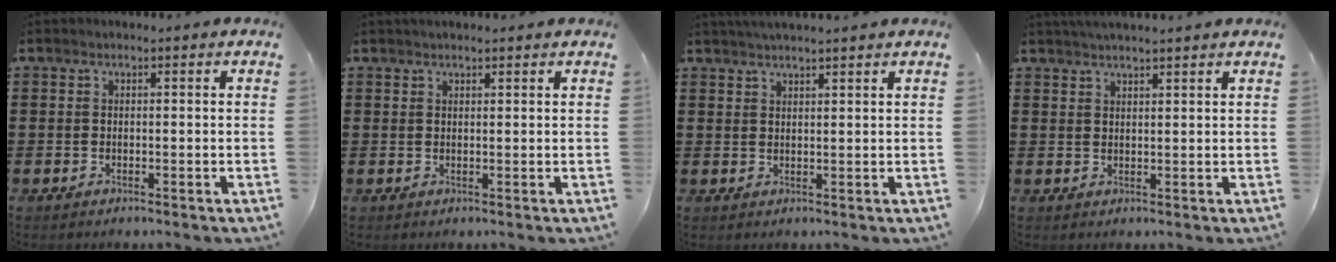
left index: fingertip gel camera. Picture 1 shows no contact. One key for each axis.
{"total": 0.7, "fx": 0.6, "fy": -0.1, "fz": -0.1, "tx": 0.002, "ty": 0.001, "tz": 0.012}
{"total": 1.7, "fx": 1.6, "fy": -0.5, "fz": 0.0, "tx": -0.002, "ty": -0.001, "tz": 0.032}
{"total": 1.7, "fx": 1.6, "fy": -0.5, "fz": -0.1, "tx": -0.001, "ty": -0.002, "tz": 0.032}